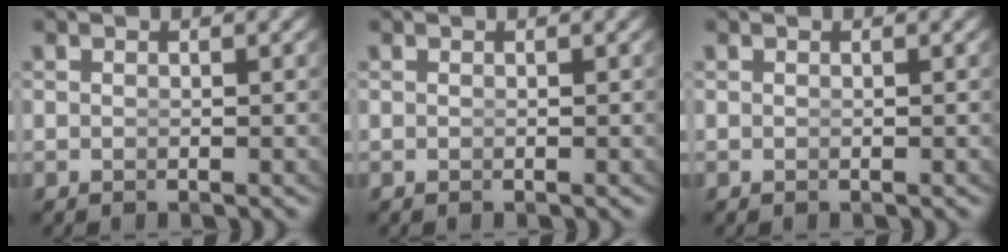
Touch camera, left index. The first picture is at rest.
{"total": 0.0}
{"total": 0.0}